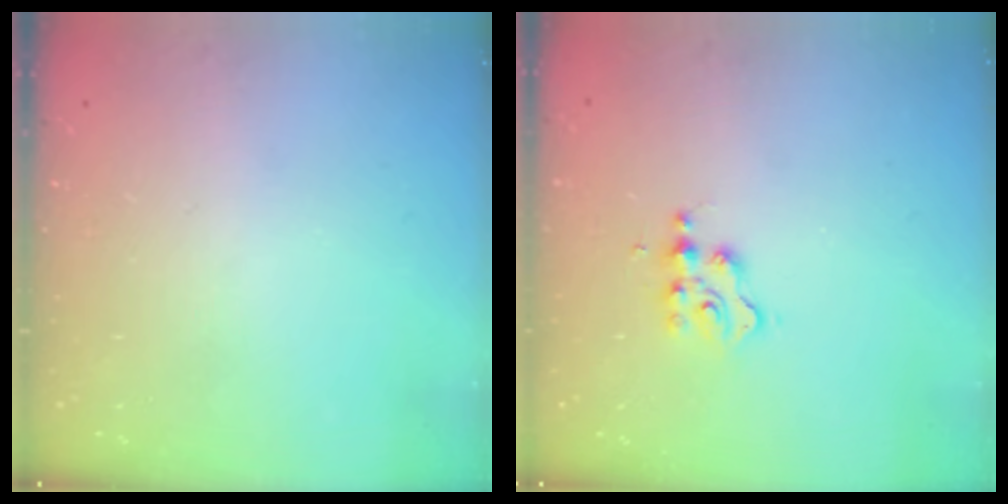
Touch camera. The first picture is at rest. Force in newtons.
{"total": 3.0, "press": 3.0, "slide": 0.2}